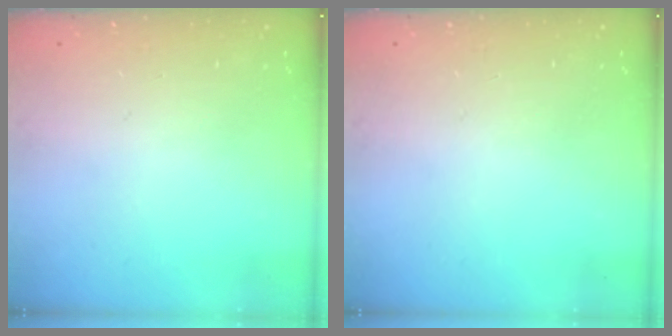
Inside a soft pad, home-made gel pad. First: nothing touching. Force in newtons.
{"total": 0.0}